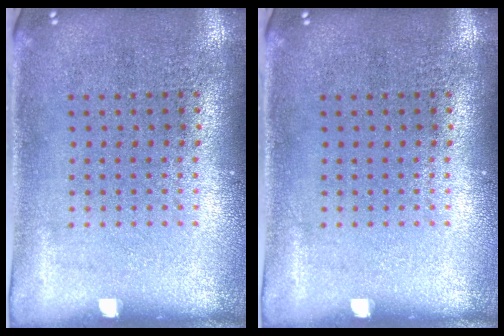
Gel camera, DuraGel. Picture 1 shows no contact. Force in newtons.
{"total": 0.0}